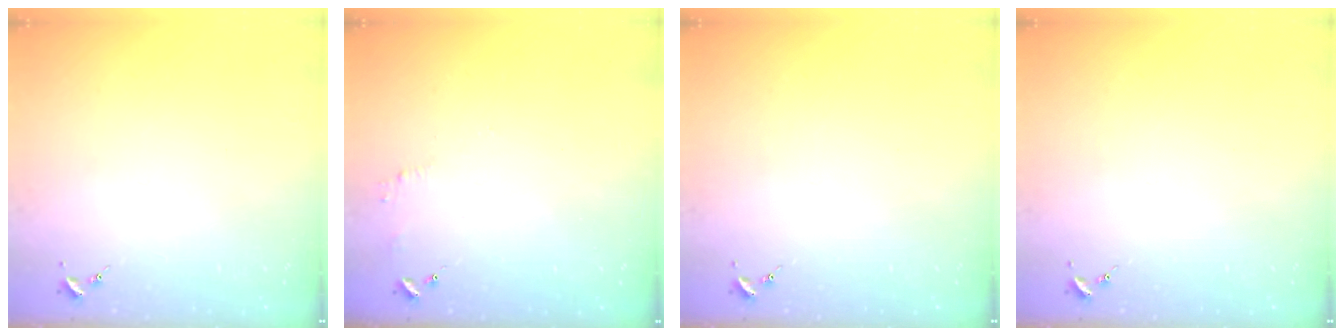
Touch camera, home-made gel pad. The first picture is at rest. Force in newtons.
{"total": 4.8, "press": 4.8, "slide": 0.4}
{"total": 0.0}
{"total": 0.0}